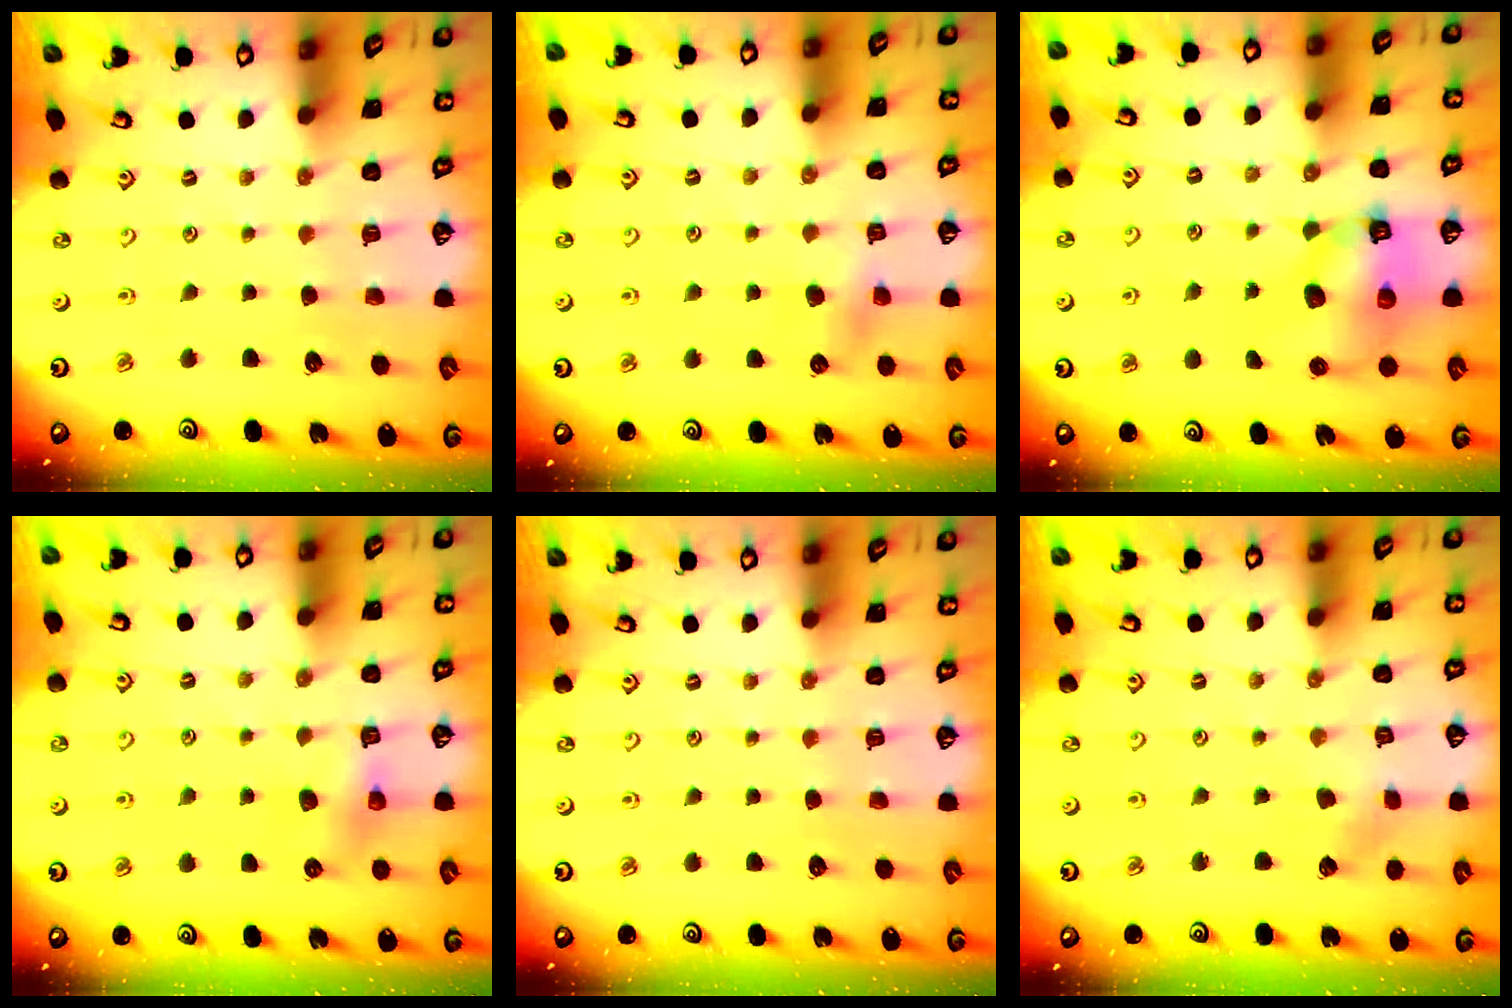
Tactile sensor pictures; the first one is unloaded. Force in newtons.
{"total": 5.9, "press": 5.9, "slide": 0.5}
{"total": 10.0, "press": 9.9, "slide": 1.5}
{"total": 5.1, "press": 5.1, "slide": 0.4}
{"total": 0.0}
{"total": 2.7, "press": 2.7, "slide": 0.4}